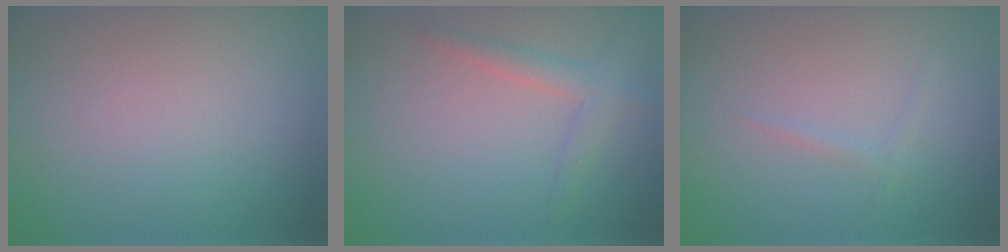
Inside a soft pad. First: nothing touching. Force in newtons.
{"total": 2.1, "press": 2.1, "slide": 0.1}
{"total": 0.8, "press": 0.8, "slide": 0.0}